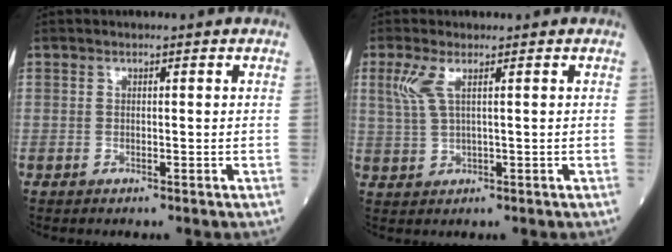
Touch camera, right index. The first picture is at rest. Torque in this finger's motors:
{"motor_torque": [0.35, 0.47, 0.26, 0.09]}